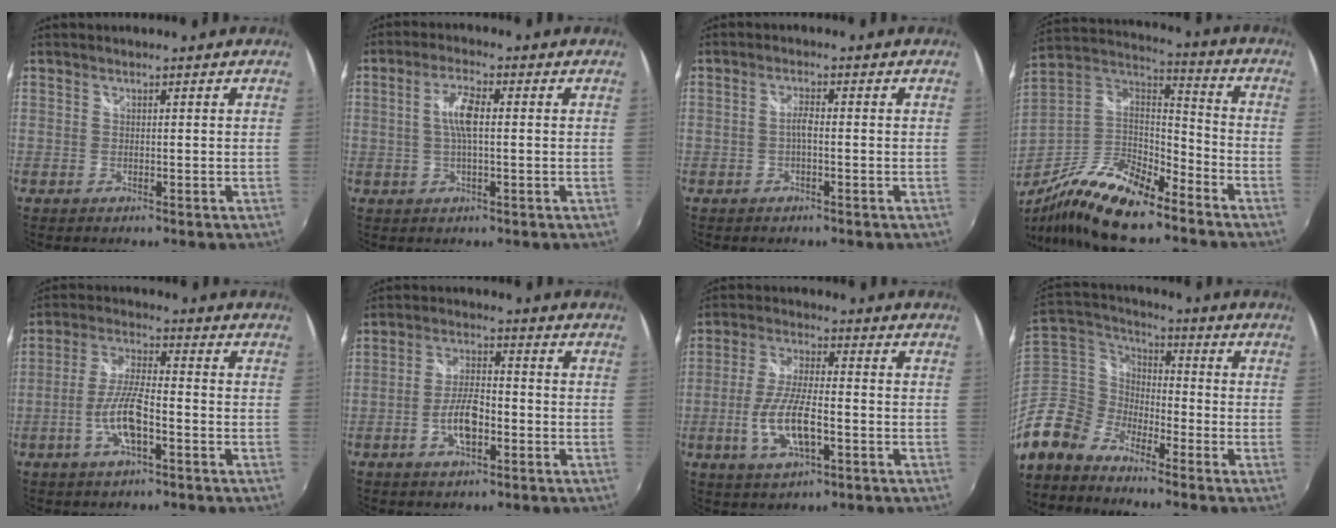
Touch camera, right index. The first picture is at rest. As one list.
[{"total": 5.2, "force": [0.3, 1.3, 5.0], "torque": [-0.095, 0.006, 0.007]}, {"total": 1.8, "force": [-0.6, 0.3, 1.6], "torque": [-0.034, 0.005, -0.012]}, {"total": 20.1, "force": [-14.7, 5.4, 12.6], "torque": [-0.256, -0.026, -0.274]}, {"total": 8.8, "force": [-3.4, 2.2, 7.8], "torque": [-0.161, 0.000, -0.064]}, {"total": 7.2, "force": [-2.7, 2.9, 6.0], "torque": [-0.119, 0.004, -0.047]}, {"total": 10.4, "force": [-3.2, 3.5, 9.3], "torque": [-0.188, -0.007, -0.057]}, {"total": 13.5, "force": [-9.2, 8.7, 4.8], "torque": [-0.131, 0.016, -0.196]}]